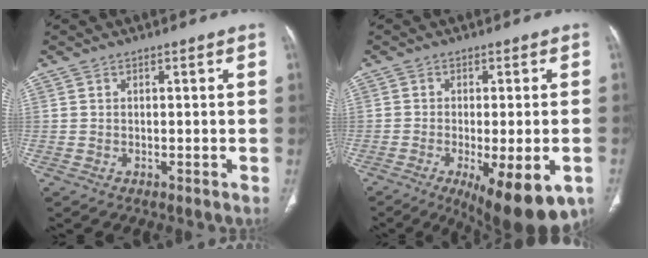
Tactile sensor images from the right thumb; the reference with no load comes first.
{"total": 14.9, "force": [-6.9, 5.0, 12.3], "torque": [-0.148, -0.007, -0.090]}